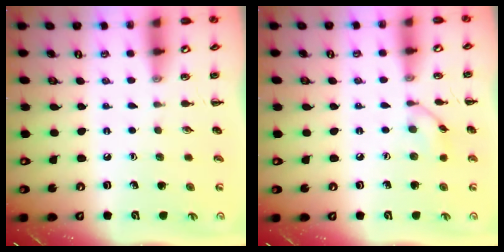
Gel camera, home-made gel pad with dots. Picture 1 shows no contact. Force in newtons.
{"total": 6.8, "press": 6.7, "slide": 1.2}